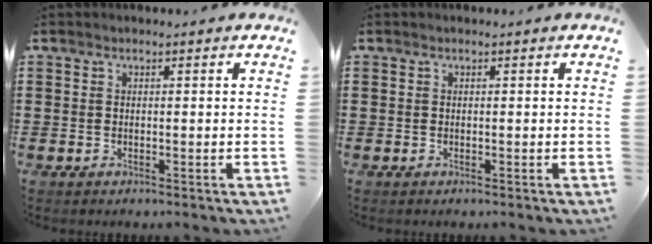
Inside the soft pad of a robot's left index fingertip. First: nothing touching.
{"total": 0.0}